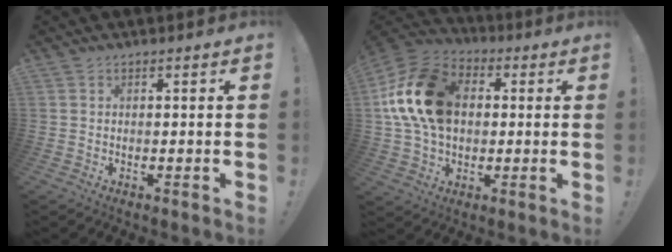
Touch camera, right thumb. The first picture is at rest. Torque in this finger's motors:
{"motor_torque": [1.64, 1.93, 0.64, 0.28, 0.66]}